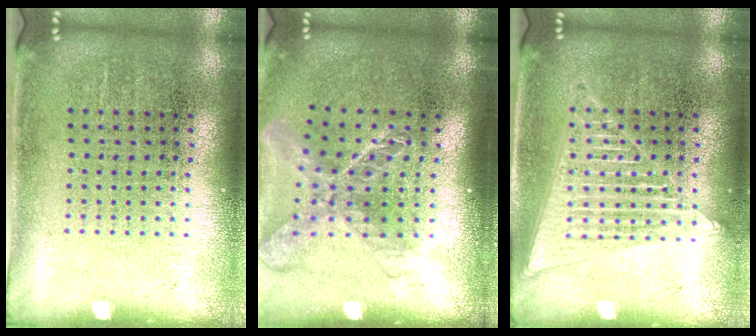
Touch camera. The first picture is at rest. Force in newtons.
{"total": 2.0, "press": 1.5, "slide": 1.3}
{"total": 1.6, "press": 1.6, "slide": 0.2}